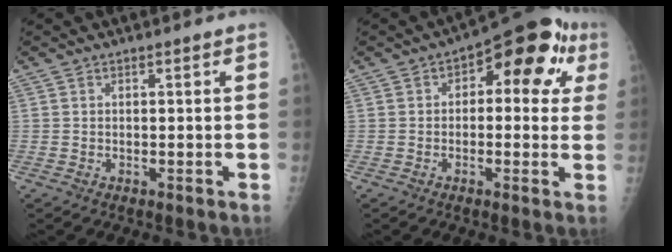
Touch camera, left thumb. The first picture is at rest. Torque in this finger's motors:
{"motor_torque": [-0.16, 0.50, -0.01, -0.16, 0.10]}